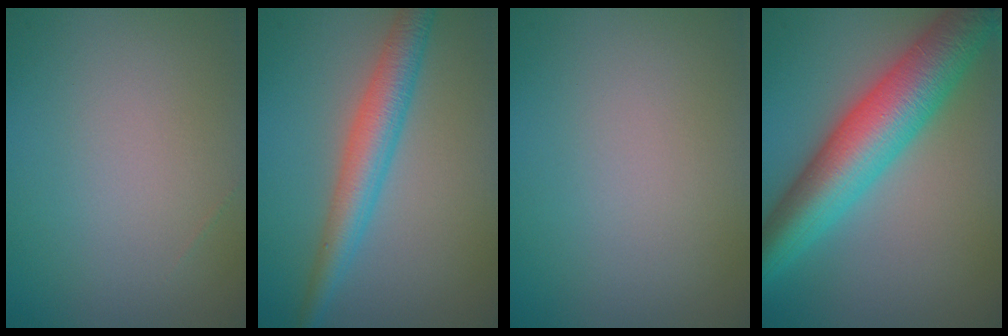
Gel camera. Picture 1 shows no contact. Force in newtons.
{"total": 4.2, "press": 4.2, "slide": 0.1}
{"total": 0.0}
{"total": 9.0, "press": 9.0, "slide": 0.2}